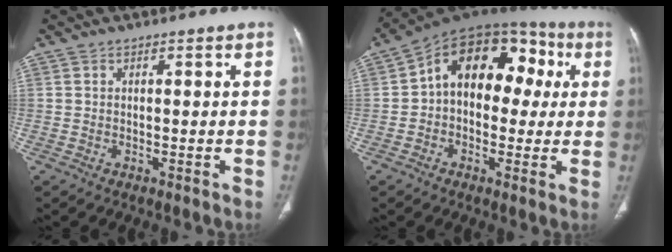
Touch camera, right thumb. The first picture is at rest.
{"total": 18.4, "force": [2.7, 12.1, 13.6], "torque": [-0.152, 0.049, 0.029]}